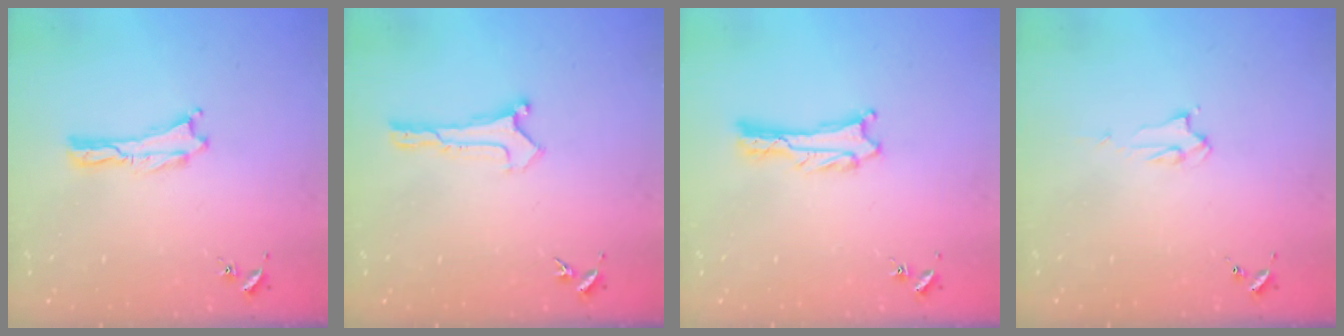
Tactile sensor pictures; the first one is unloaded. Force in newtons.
{"total": 0.0}
{"total": 1.3, "press": 1.3, "slide": 0.0}
{"total": 2.2, "press": 2.2, "slide": 0.2}